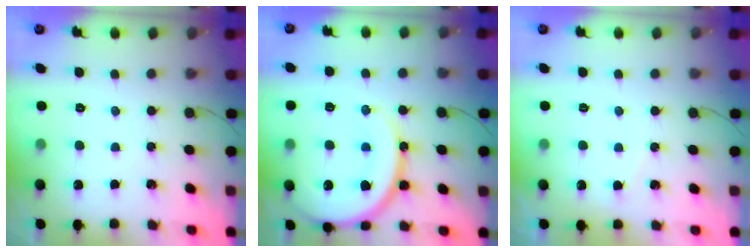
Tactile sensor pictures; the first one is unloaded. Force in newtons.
{"total": 17.8, "press": 17.7, "slide": 1.8}
{"total": 2.7, "press": 2.7, "slide": 0.3}